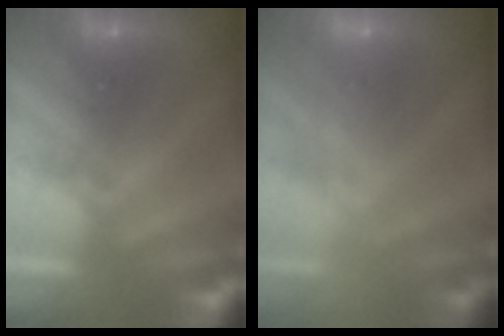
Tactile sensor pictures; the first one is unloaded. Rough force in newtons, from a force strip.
{"total": 2.4}